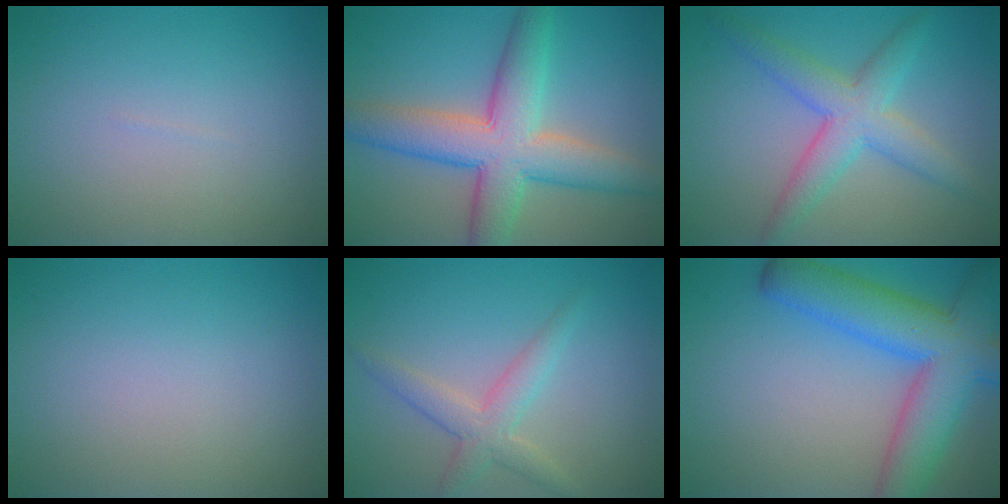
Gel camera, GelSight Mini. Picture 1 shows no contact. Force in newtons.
{"total": 8.3, "press": 8.3, "slide": 0.2}
{"total": 4.9, "press": 4.9, "slide": 0.1}
{"total": 0.0}
{"total": 3.0, "press": 3.0, "slide": 0.3}
{"total": 9.6, "press": 9.6, "slide": 0.4}